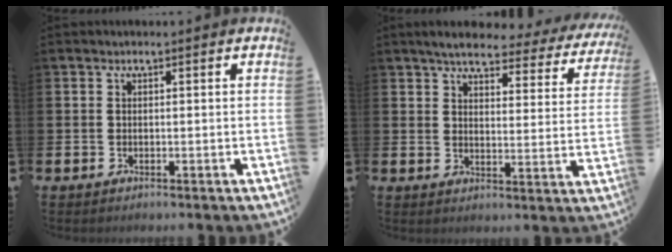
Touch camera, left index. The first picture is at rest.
{"total": 4.9, "force": [4.4, 1.0, 1.9], "torque": [-0.051, -0.025, 0.070]}